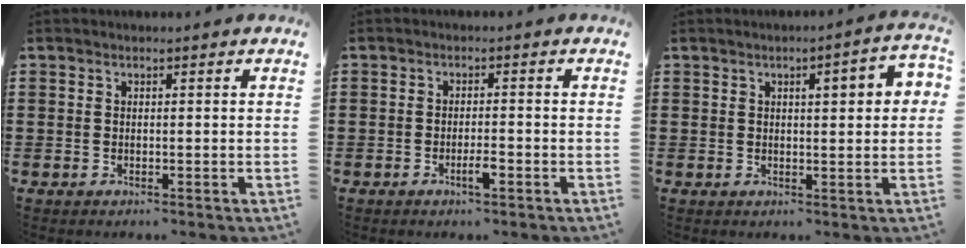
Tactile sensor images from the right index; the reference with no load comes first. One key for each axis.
{"total": 2.5, "fx": -1.3, "fy": 0.5, "fz": 2.1, "tx": -0.036, "ty": 0.002, "tz": -0.024}
{"total": 3.5, "fx": 0.7, "fy": 0.7, "fz": 3.4, "tx": -0.055, "ty": 0.002, "tz": 0.007}